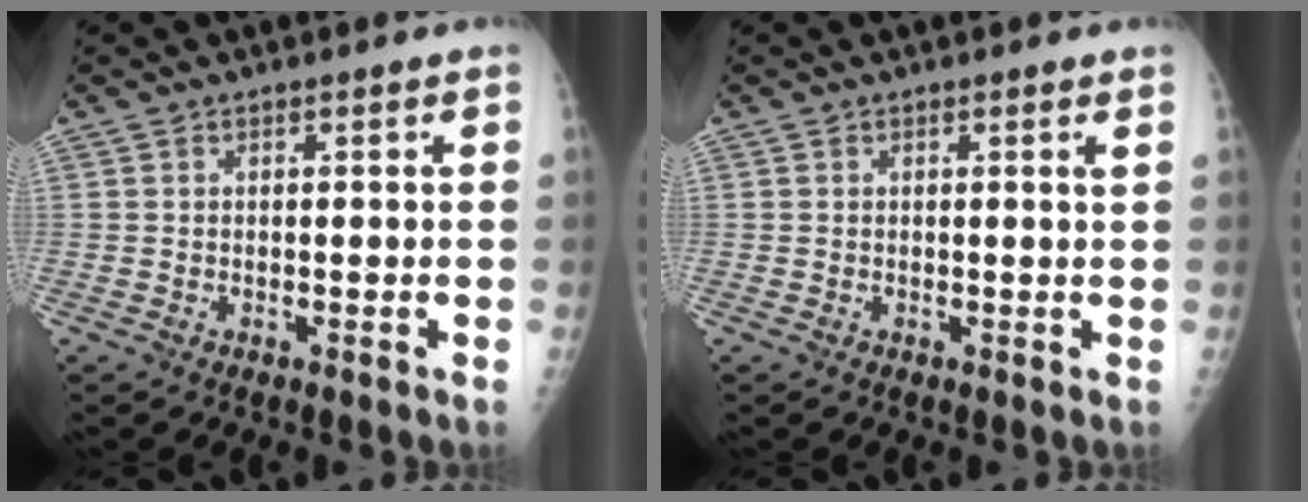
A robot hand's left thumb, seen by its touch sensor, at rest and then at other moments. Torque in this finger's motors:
{"motor_torque": [0.18, -0.09, -0.08, -0.04, 0.01]}